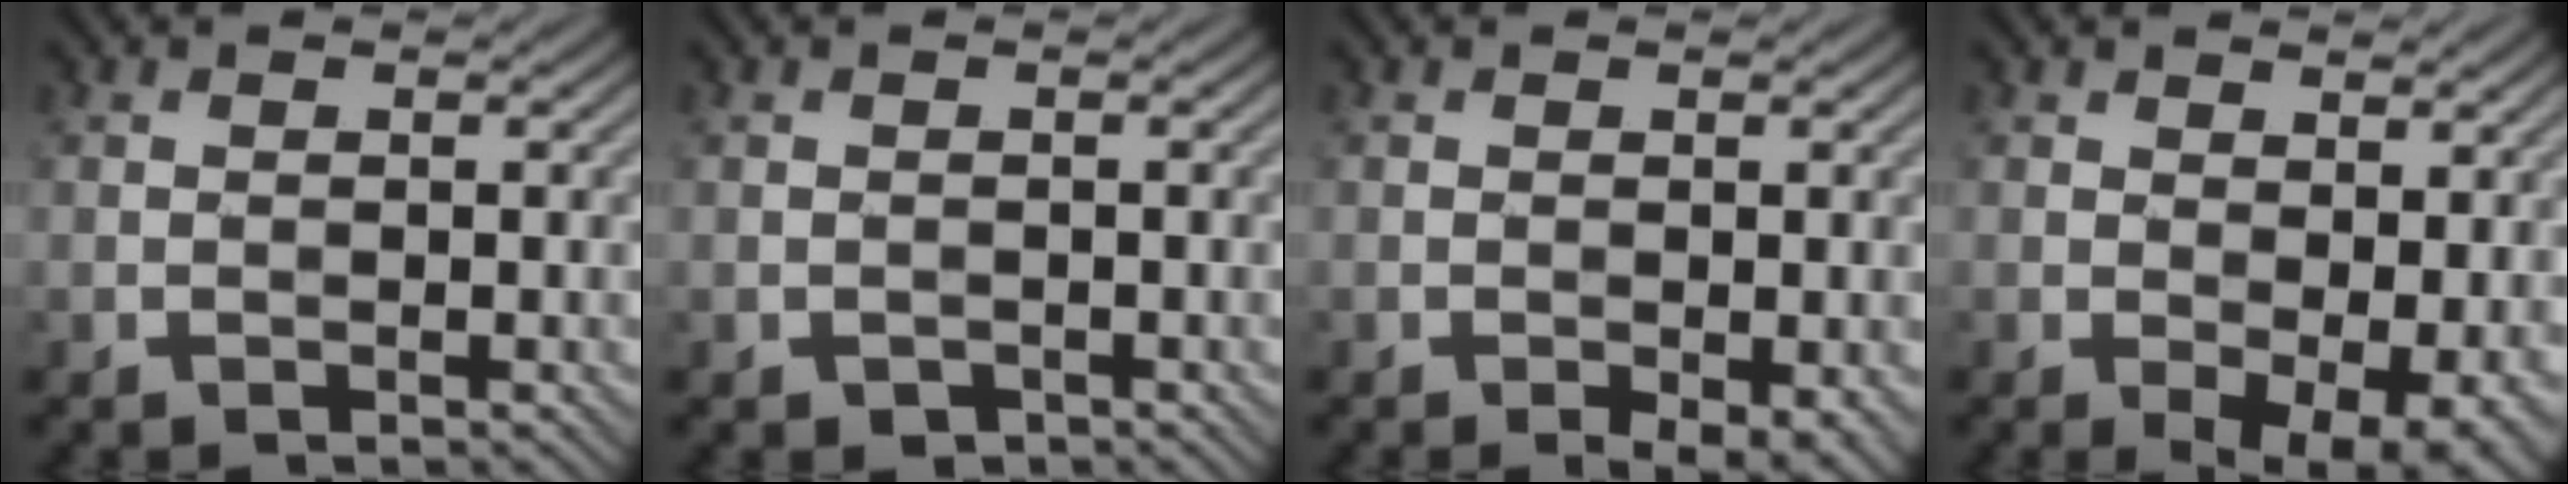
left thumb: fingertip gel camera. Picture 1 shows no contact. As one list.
[{"total": 0.6, "force": [-0.3, 0.5, 0.0], "torque": [0.002, -0.002, -0.004]}, {"total": 2.8, "force": [-1.3, 0.7, 2.3], "torque": [-0.035, -0.001, -0.013]}, {"total": 5.7, "force": [-0.1, 2.8, 5.0], "torque": [-0.078, -0.012, 0.011]}]